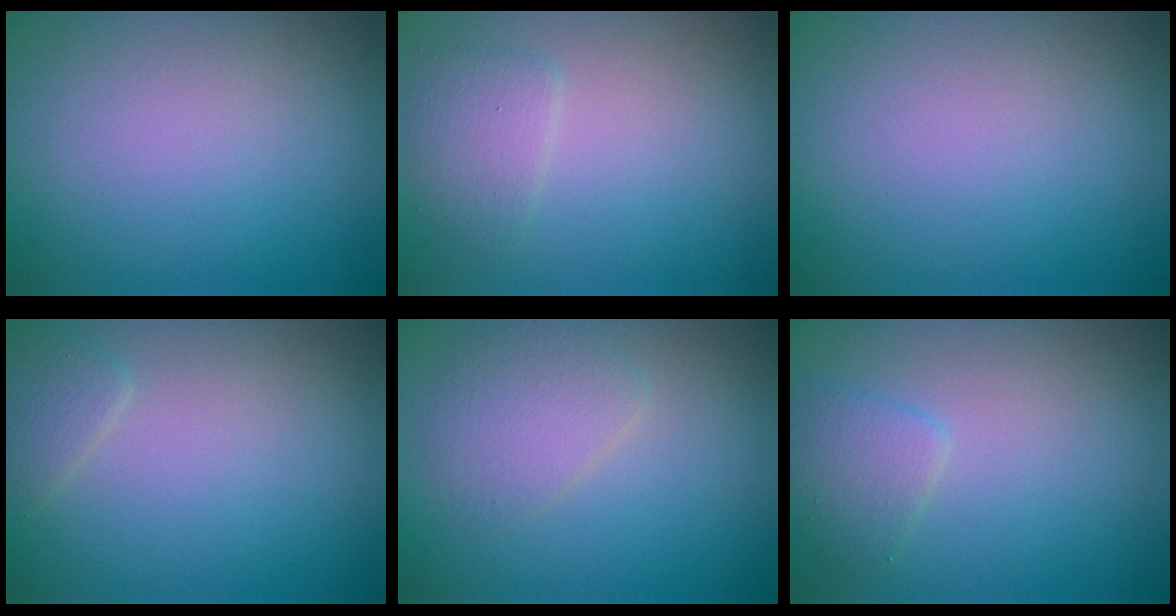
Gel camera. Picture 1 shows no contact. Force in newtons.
{"total": 1.8, "press": 1.8, "slide": 0.1}
{"total": 0.0}
{"total": 1.2, "press": 1.2, "slide": 0.1}
{"total": 2.6, "press": 2.6, "slide": 0.0}
{"total": 2.0, "press": 2.0, "slide": 0.1}